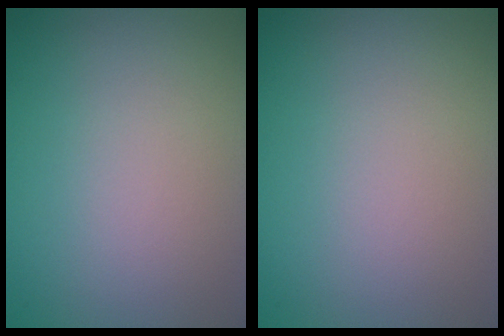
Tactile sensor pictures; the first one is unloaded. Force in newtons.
{"total": 0.0}